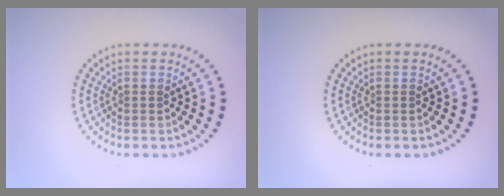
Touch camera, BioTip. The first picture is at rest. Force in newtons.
{"total": 0.0}